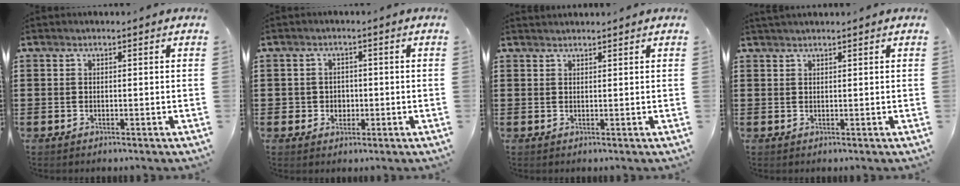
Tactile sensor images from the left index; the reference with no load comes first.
{"total": 2.3, "force": [-0.3, 2.2, 0.4], "torque": [-0.018, 0.007, -0.011]}
{"total": 0.9, "force": [0.9, 0.0, 0.0], "torque": [-0.003, -0.002, 0.018]}
{"total": 0.9, "force": [0.8, 0.0, 0.3], "torque": [-0.008, -0.001, 0.016]}